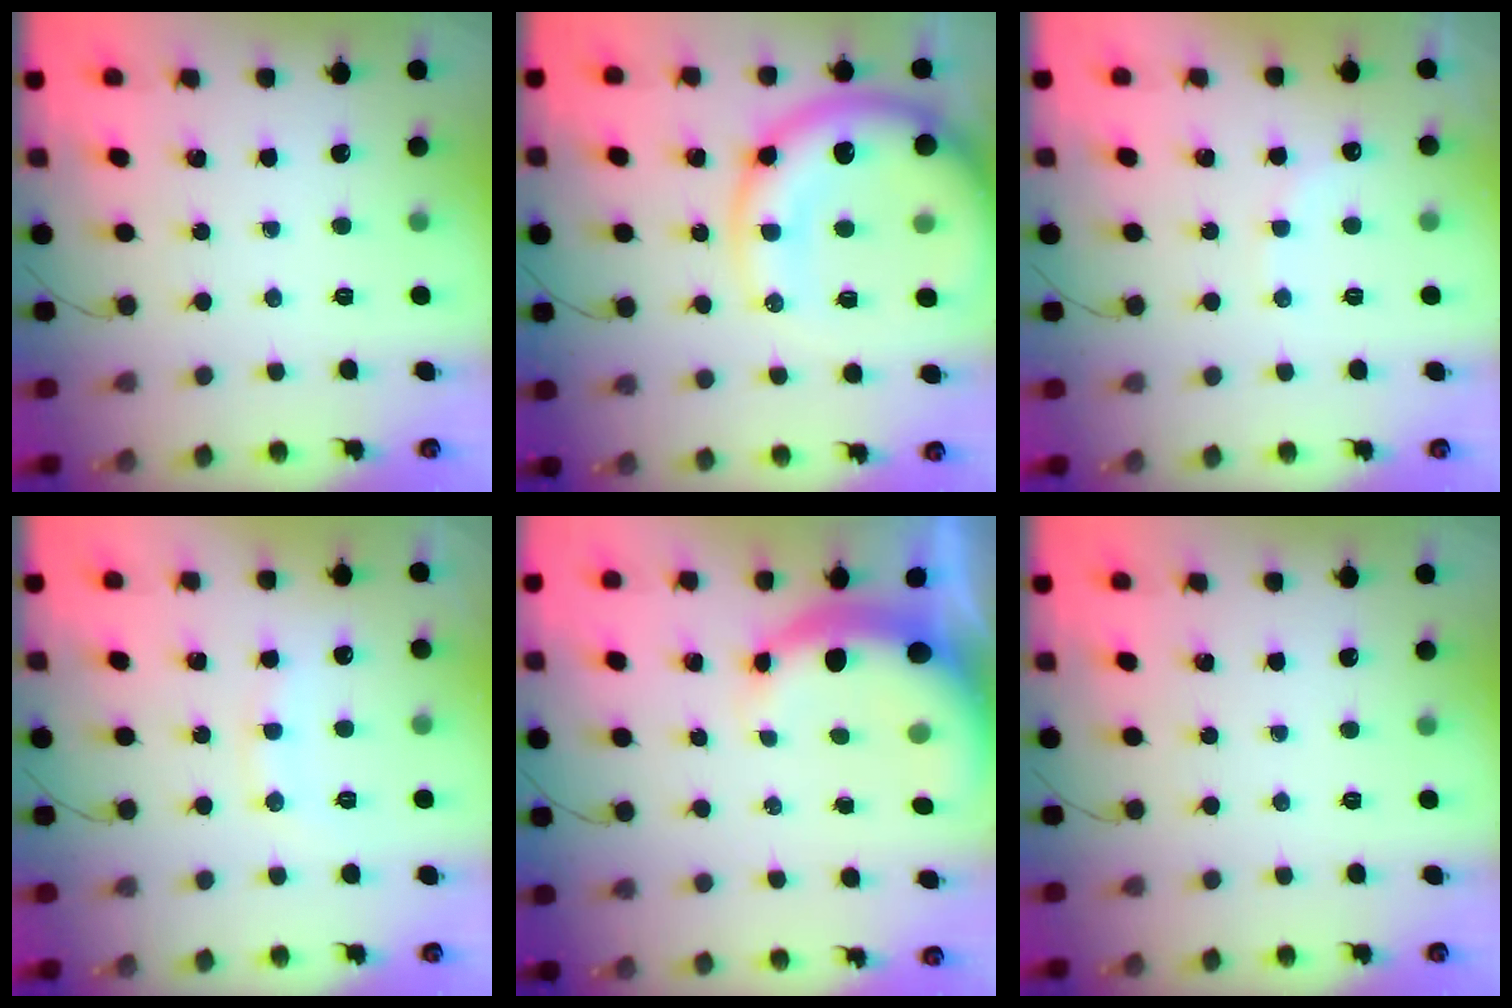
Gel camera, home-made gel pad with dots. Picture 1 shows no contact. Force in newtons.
{"total": 20.2, "press": 19.8, "slide": 3.9}
{"total": 7.2, "press": 7.1, "slide": 1.3}
{"total": 9.0, "press": 8.9, "slide": 1.2}
{"total": 6.3, "press": 6.2, "slide": 1.3}
{"total": 0.0}